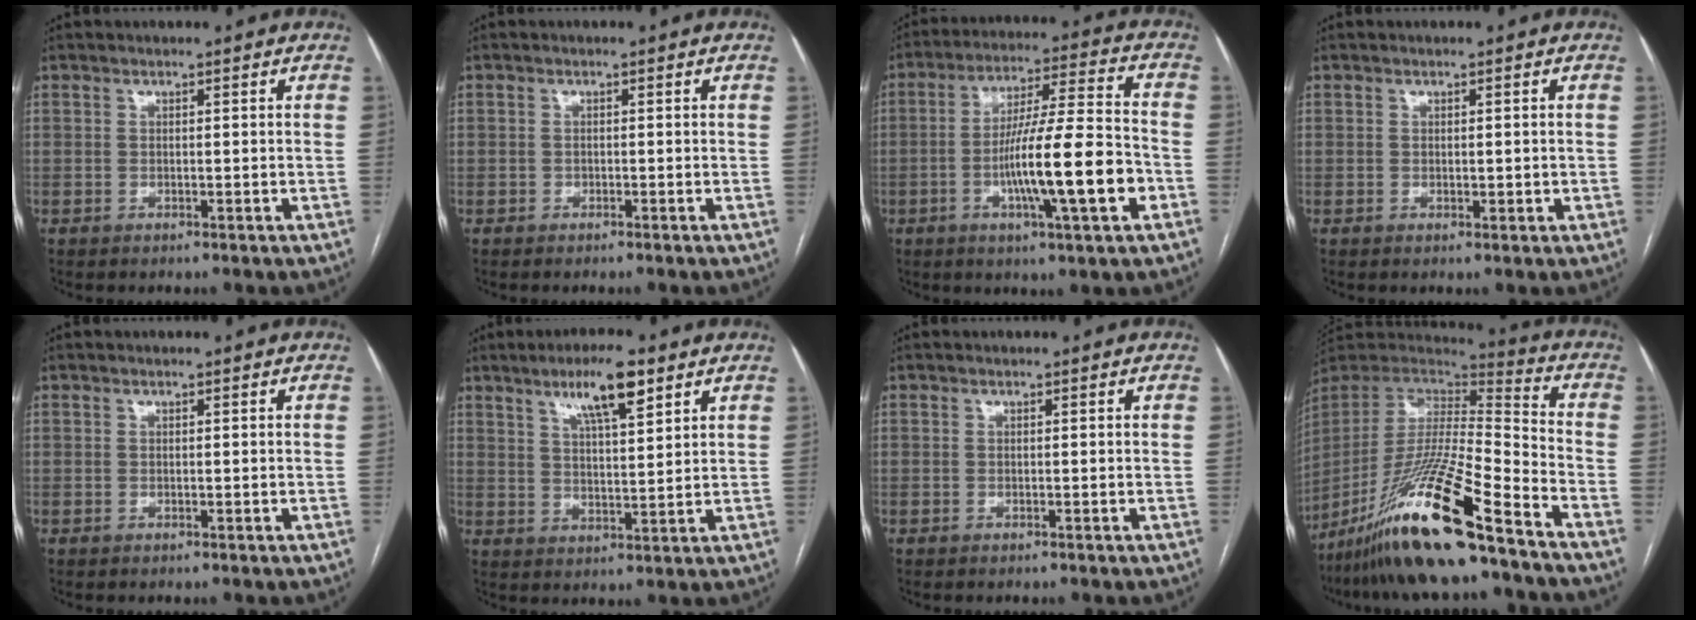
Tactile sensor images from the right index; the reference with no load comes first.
{"total": 0.6, "force": [-0.3, 0.6, 0.0], "torque": [-0.001, 0.004, -0.009]}
{"total": 15.4, "force": [-4.4, 0.7, 14.7], "torque": [-0.251, -0.003, -0.074]}
{"total": 1.4, "force": [0.0, 0.8, 1.1], "torque": [-0.018, 0.001, 0.003]}
{"total": 0.0}
{"total": 8.6, "force": [5.3, 1.4, 6.6], "torque": [-0.117, 0.004, 0.090]}
{"total": 0.0}
{"total": 22.4, "force": [-15.9, 0.9, 15.8], "torque": [-0.320, -0.035, -0.295]}